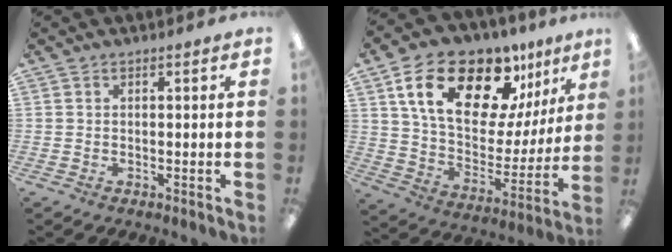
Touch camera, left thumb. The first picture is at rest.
{"total": 22.4, "force": [13.7, 11.2, 13.7], "torque": [-0.235, -0.073, 0.239]}